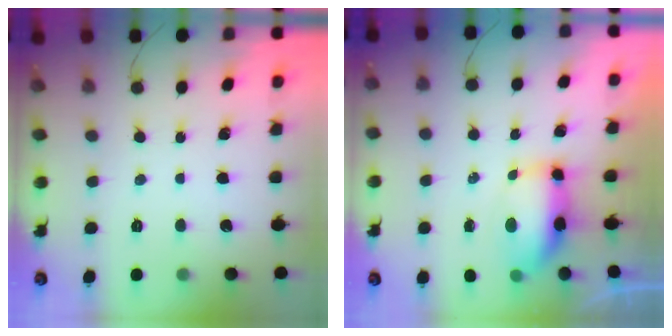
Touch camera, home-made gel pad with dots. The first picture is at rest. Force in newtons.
{"total": 7.9, "press": 7.8, "slide": 1.1}